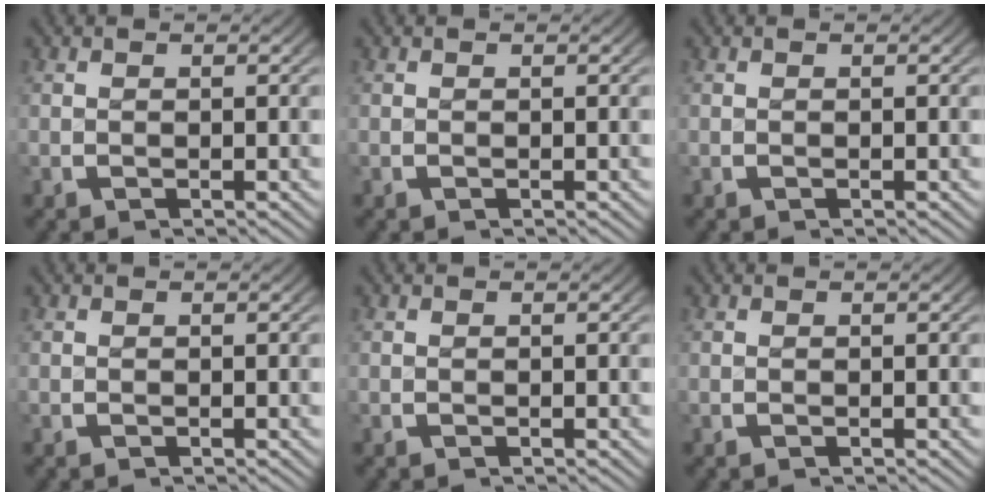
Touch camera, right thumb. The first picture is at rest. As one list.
[{"total": 0.0}, {"total": 0.0}, {"total": 0.0}, {"total": 0.0}, {"total": 0.0}]